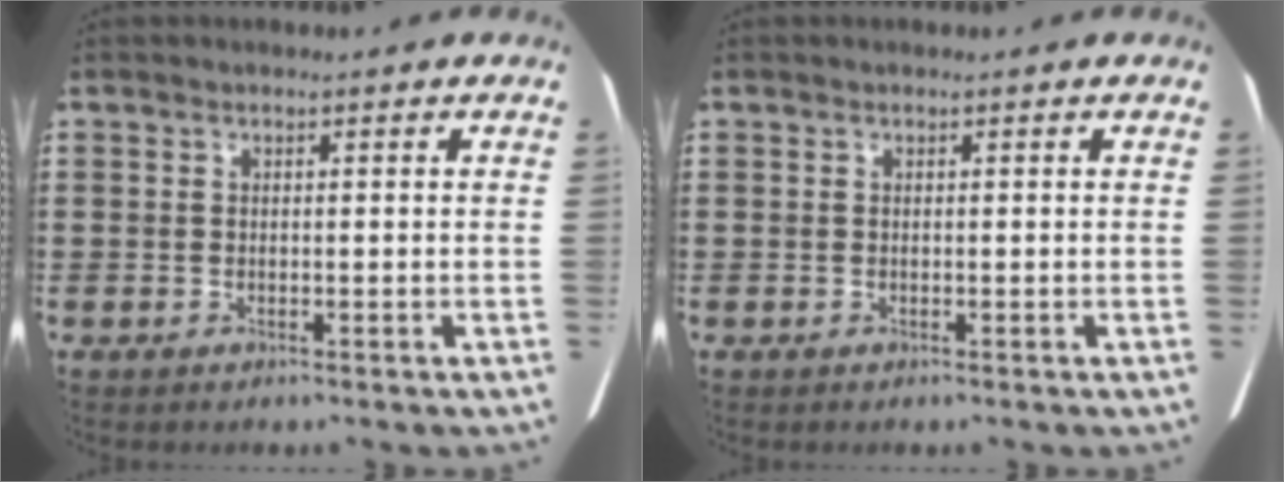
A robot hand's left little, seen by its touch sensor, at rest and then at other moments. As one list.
[{"total": 0.0}]